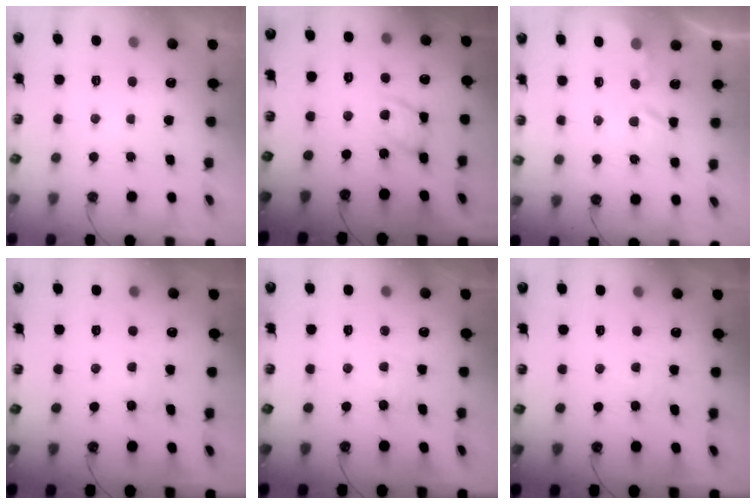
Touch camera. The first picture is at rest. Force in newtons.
{"total": 12.2, "press": 12.2, "slide": 0.4}
{"total": 5.0, "press": 5.0, "slide": 0.5}
{"total": 2.3, "press": 2.3, "slide": 0.3}
{"total": 1.7, "press": 1.7, "slide": 0.2}
{"total": 2.4, "press": 2.4, "slide": 0.3}